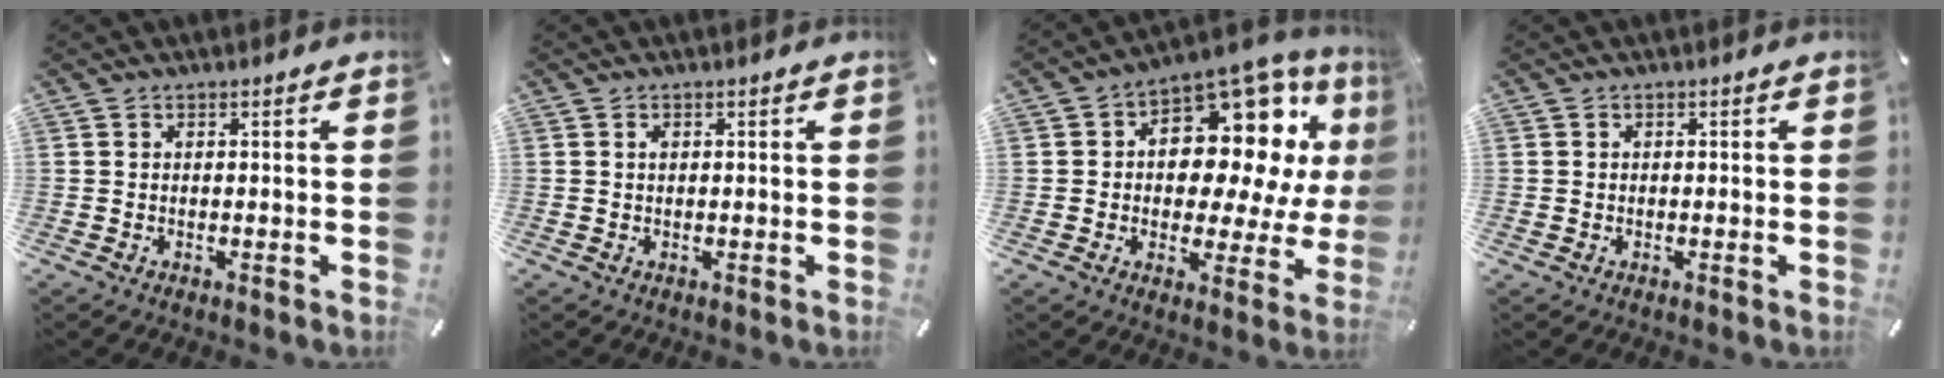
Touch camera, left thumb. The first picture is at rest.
{"total": 0.8, "force": [0.2, 0.4, 0.6], "torque": [-0.014, 0.001, 0.003]}
{"total": 17.5, "force": [6.4, 10.9, 12.1], "torque": [-0.173, -0.053, 0.108]}
{"total": 0.5, "force": [-0.1, 0.5, 0.1], "torque": [0.000, 0.006, -0.004]}